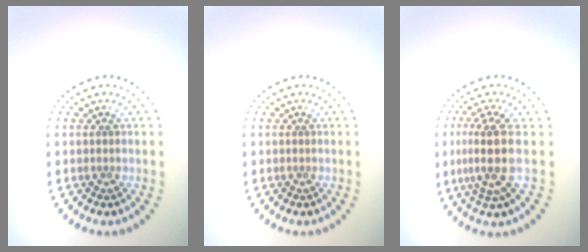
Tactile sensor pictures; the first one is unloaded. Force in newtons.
{"total": 0.0}
{"total": 4.1, "press": 3.3, "slide": 2.4}